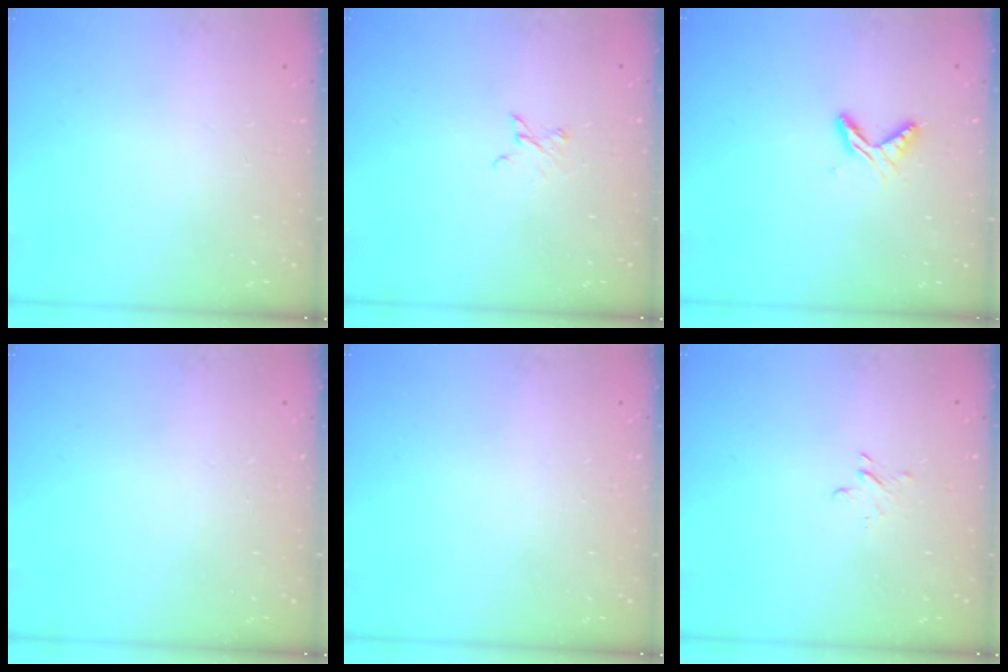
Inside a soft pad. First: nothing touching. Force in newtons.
{"total": 2.1, "press": 2.1, "slide": 0.3}
{"total": 6.6, "press": 6.6, "slide": 0.5}
{"total": 0.0}
{"total": 0.0}
{"total": 2.2, "press": 2.2, "slide": 0.2}